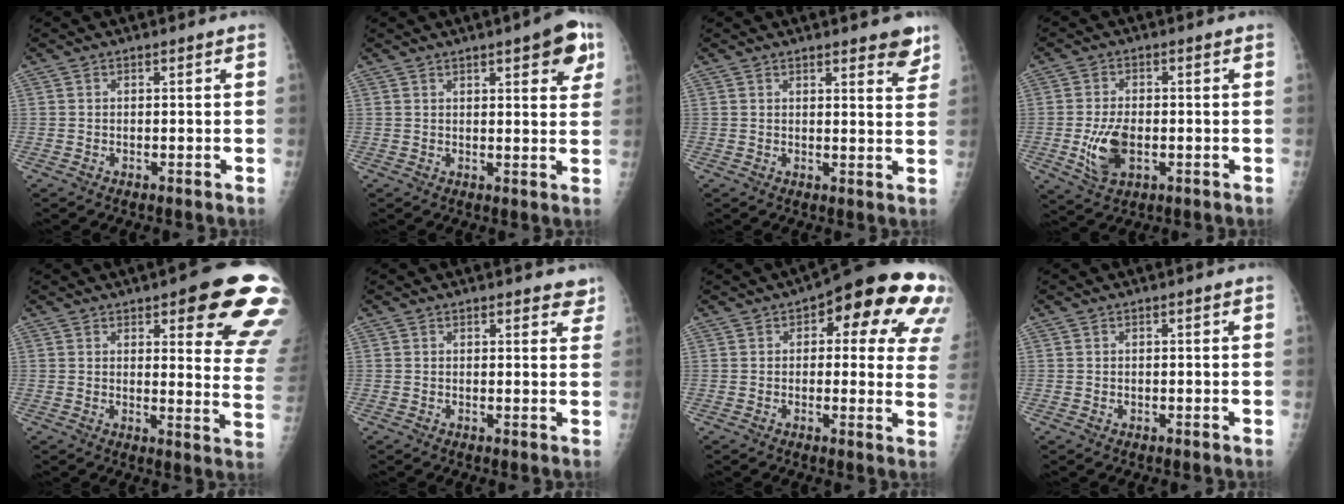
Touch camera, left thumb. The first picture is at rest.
{"total": 8.0, "force": [4.1, 2.1, 6.5], "torque": [-0.062, -0.013, 0.047]}
{"total": 5.7, "force": [4.1, 1.4, 3.7], "torque": [-0.026, -0.022, 0.048]}
{"total": 7.5, "force": [-1.7, 4.2, 5.9], "torque": [-0.113, 0.000, -0.023]}
{"total": 18.0, "force": [9.4, 4.7, 14.5], "torque": [-0.144, -0.044, 0.107]}
{"total": 4.5, "force": [3.7, 1.5, 2.0], "torque": [0.005, -0.011, 0.035]}
{"total": 19.9, "force": [8.4, 7.9, 16.2], "torque": [-0.158, 0.001, 0.093]}
{"total": 0.0}